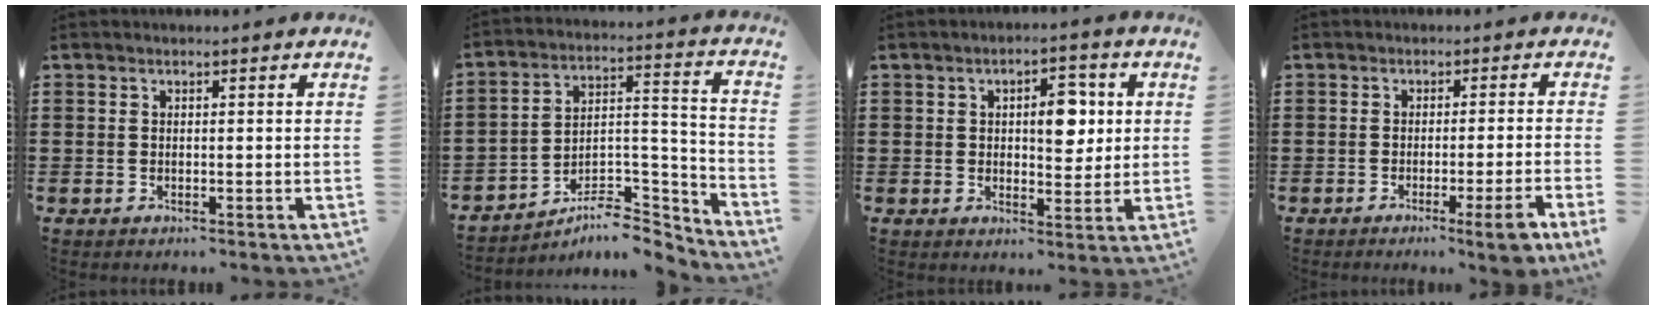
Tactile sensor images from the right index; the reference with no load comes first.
{"total": 7.7, "force": [-6.2, 3.1, 3.3], "torque": [-0.043, 0.016, -0.115]}
{"total": 6.4, "force": [1.3, 3.4, 5.2], "torque": [-0.069, -0.001, 0.010]}
{"total": 4.1, "force": [-2.4, -1.0, 3.2], "torque": [-0.048, -0.016, -0.041]}